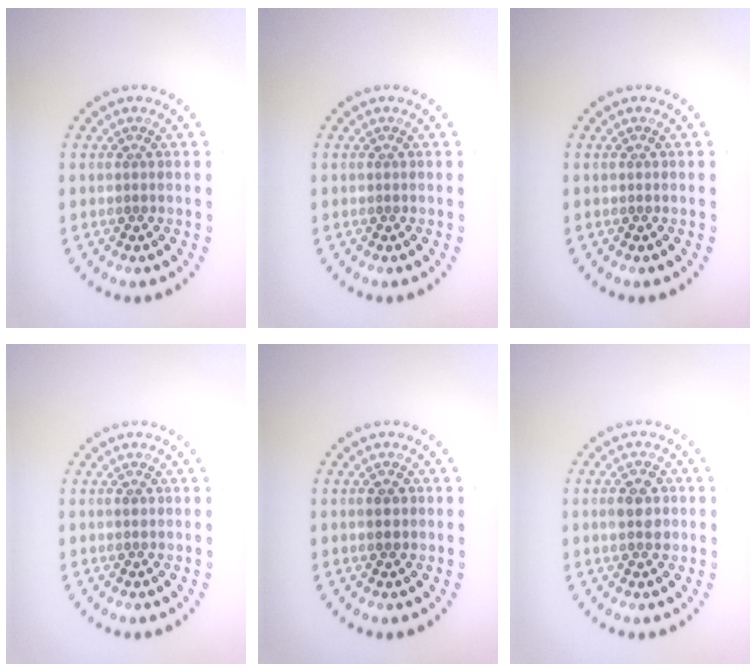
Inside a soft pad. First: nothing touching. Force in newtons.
{"total": 0.0}
{"total": 0.0}
{"total": 0.6, "press": 0.6, "slide": 0.1}
{"total": 1.8, "press": 1.8, "slide": 0.1}
{"total": 2.7, "press": 2.7, "slide": 0.1}